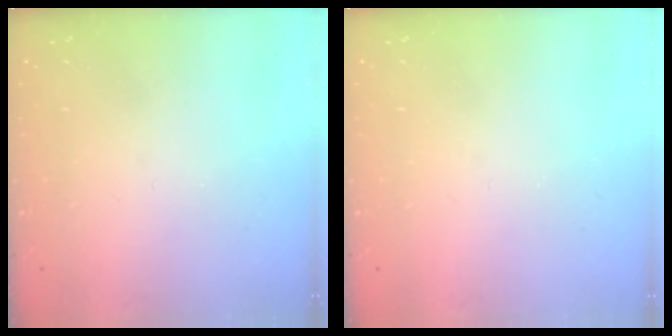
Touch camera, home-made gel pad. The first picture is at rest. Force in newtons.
{"total": 0.0}